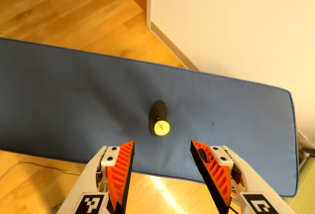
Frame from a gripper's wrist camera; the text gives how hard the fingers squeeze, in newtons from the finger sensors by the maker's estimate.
{"total": 0.0}